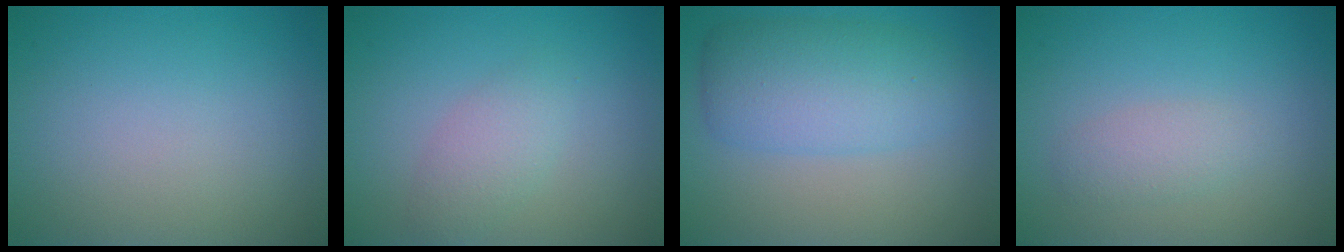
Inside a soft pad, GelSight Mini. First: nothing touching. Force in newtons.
{"total": 2.2, "press": 2.2, "slide": 0.0}
{"total": 5.8, "press": 5.8, "slide": 0.1}
{"total": 1.7, "press": 1.7, "slide": 0.2}